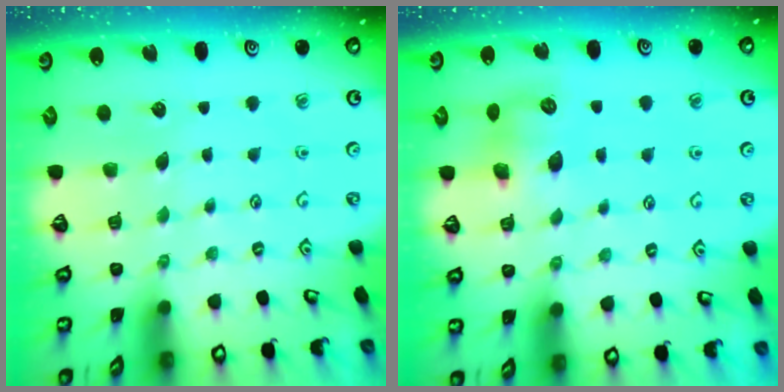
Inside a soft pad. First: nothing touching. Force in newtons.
{"total": 8.5, "press": 8.5, "slide": 0.8}